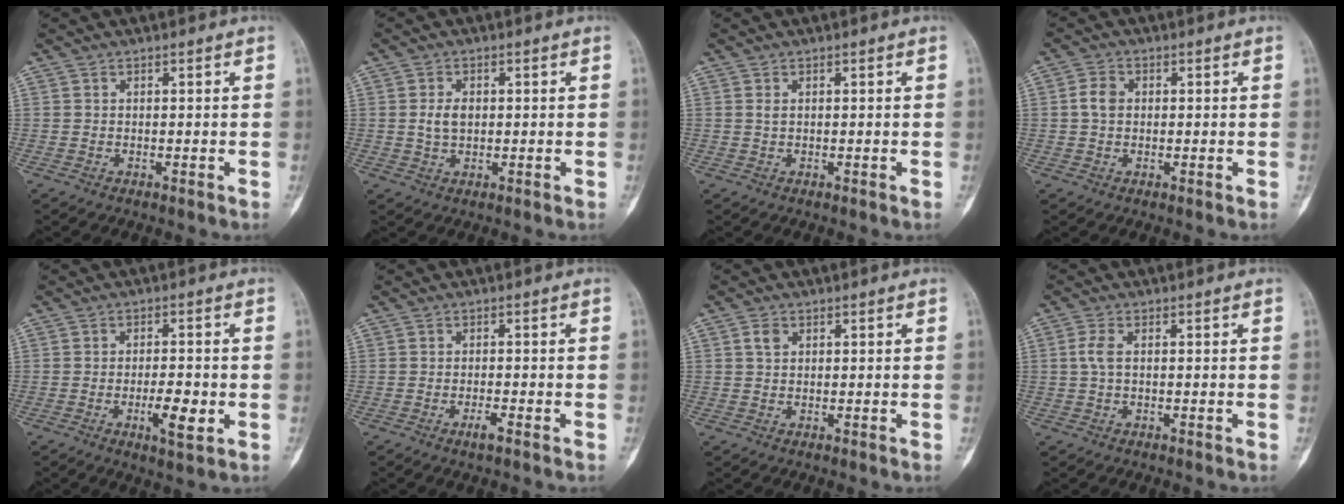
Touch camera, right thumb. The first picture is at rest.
{"total": 3.4, "force": [0.3, 2.2, 2.6], "torque": [-0.047, 0.002, 0.007]}
{"total": 0.6, "force": [0.2, 0.3, 0.5], "torque": [-0.009, 0.004, 0.004]}
{"total": 3.2, "force": [0.3, 2.4, 2.0], "torque": [-0.037, 0.006, 0.001]}
{"total": 6.2, "force": [-1.7, 2.0, 5.7], "torque": [-0.086, -0.002, -0.024]}
{"total": 2.0, "force": [-1.2, 0.3, 1.5], "torque": [-0.032, 0.002, -0.023]}
{"total": 1.8, "force": [0.7, 1.3, 1.1], "torque": [-0.017, 0.002, 0.012]}
{"total": 2.5, "force": [0.3, 1.1, 2.2], "torque": [-0.061, 0.005, 0.004]}